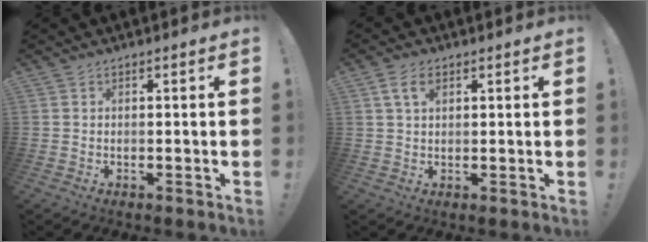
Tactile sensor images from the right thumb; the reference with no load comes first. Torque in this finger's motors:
{"motor_torque": [-0.19, 0.26, 0.11, 0.31, 0.11]}